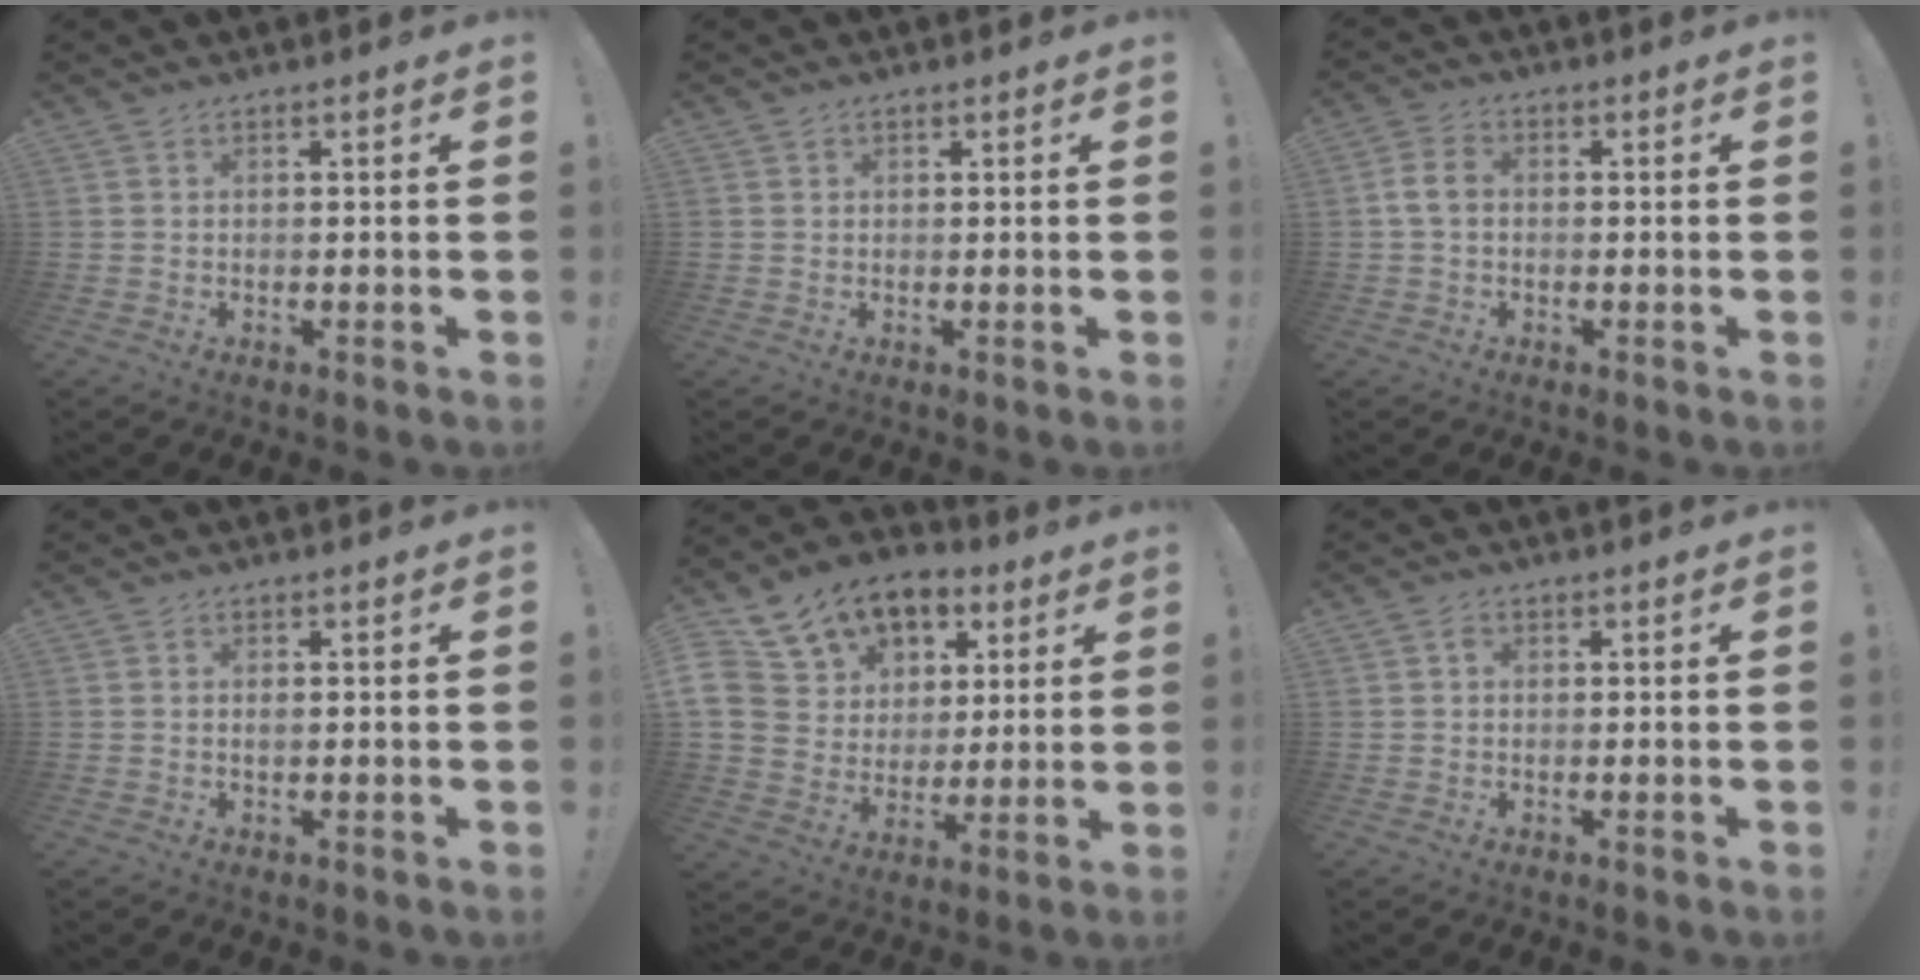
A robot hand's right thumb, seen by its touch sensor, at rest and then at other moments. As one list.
[{"total": 1.0, "force": [0.6, 0.8, 0.1], "torque": [-0.003, 0.002, 0.011]}, {"total": 5.0, "force": [-0.4, 3.6, 3.4], "torque": [-0.054, 0.012, -0.005]}, {"total": 0.6, "force": [-0.2, 0.2, 0.5], "torque": [-0.014, 0.004, -0.003]}, {"total": 16.4, "force": [8.6, 12.5, 6.0], "torque": [-0.106, -0.042, 0.181]}, {"total": 1.3, "force": [0.2, 1.1, 0.6], "torque": [-0.011, 0.005, 0.002]}]